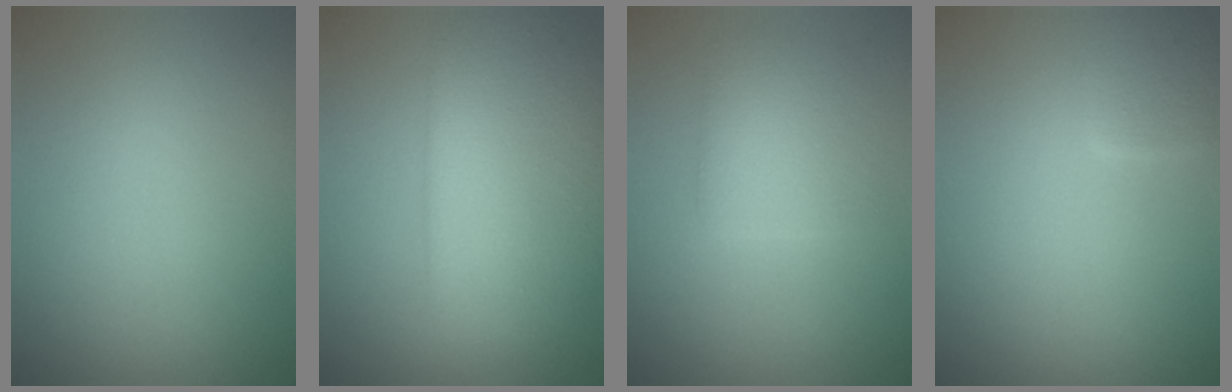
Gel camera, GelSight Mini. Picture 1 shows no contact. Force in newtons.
{"total": 7.8, "press": 7.8, "slide": 0.1}
{"total": 3.0, "press": 3.0, "slide": 0.4}
{"total": 2.1, "press": 2.1, "slide": 0.1}